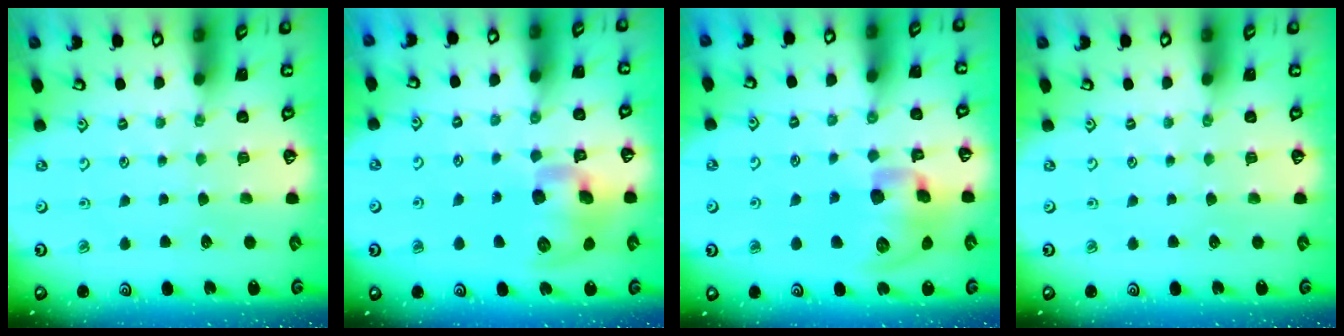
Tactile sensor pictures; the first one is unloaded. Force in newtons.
{"total": 12.3, "press": 12.1, "slide": 2.0}
{"total": 14.9, "press": 14.7, "slide": 2.5}
{"total": 0.0}